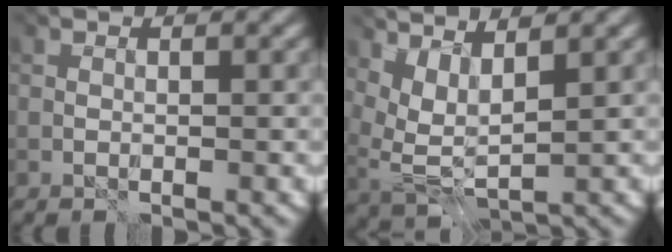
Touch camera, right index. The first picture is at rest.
{"total": 3.8, "force": [2.6, 1.2, 2.5], "torque": [-0.063, -0.005, 0.057]}